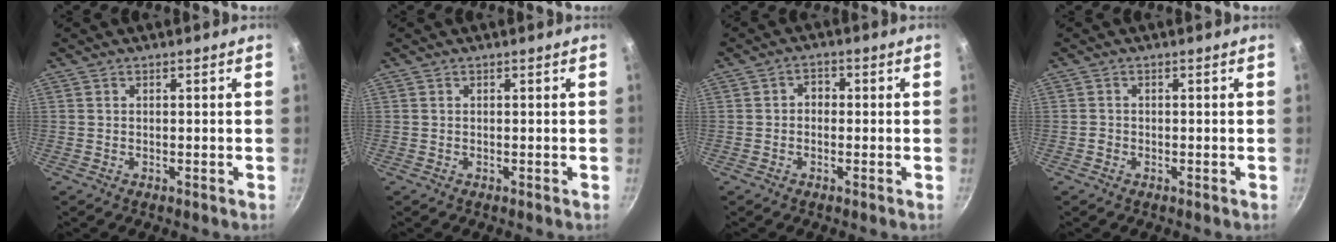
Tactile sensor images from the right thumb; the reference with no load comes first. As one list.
[{"total": 0.0}, {"total": 2.3, "force": [-0.4, 1.9, 1.3], "torque": [-0.011, 0.010, -0.011]}, {"total": 0.9, "force": [-0.4, 0.7, 0.1], "torque": [-0.002, 0.003, -0.009]}]